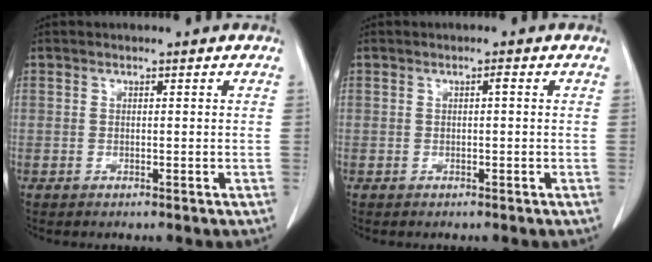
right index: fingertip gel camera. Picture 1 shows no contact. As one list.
[{"total": 0.6, "force": [0.0, 0.1, 0.6], "torque": [-0.012, 0.001, 0.001]}]